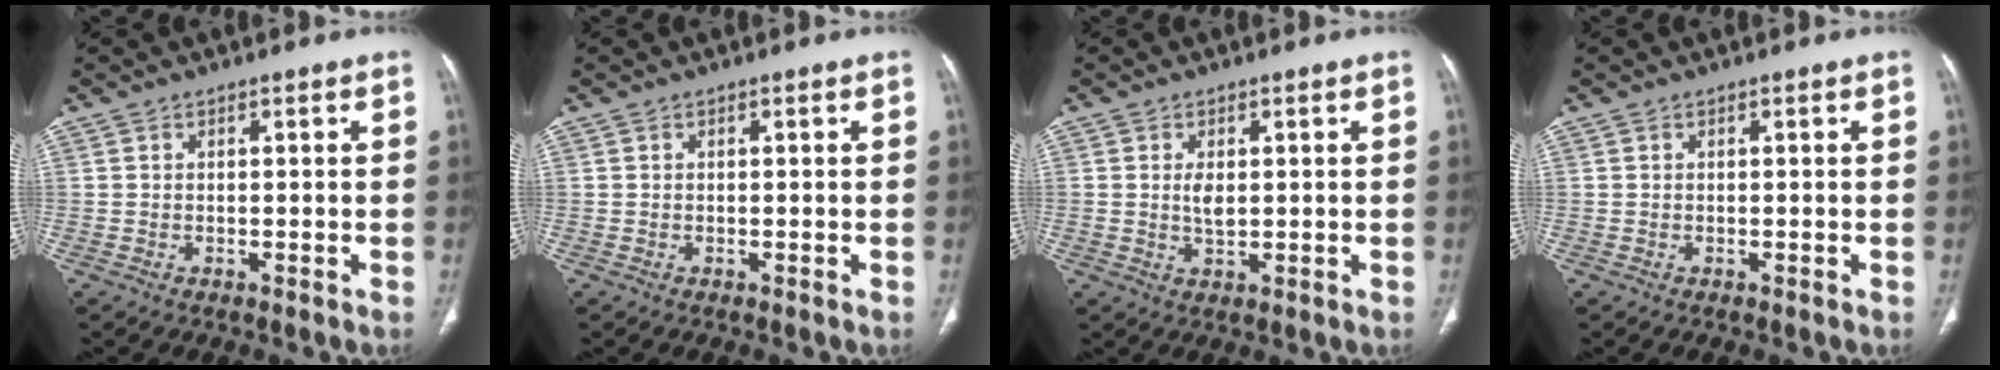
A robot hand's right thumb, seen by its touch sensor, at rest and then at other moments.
{"total": 0.0}
{"total": 2.6, "force": [0.3, 1.4, 2.1], "torque": [-0.039, -0.003, 0.007]}
{"total": 0.0}